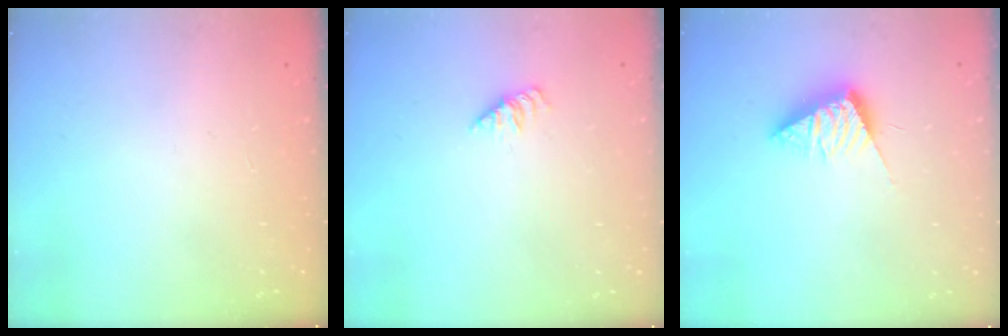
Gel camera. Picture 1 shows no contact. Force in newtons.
{"total": 1.4, "press": 1.4, "slide": 0.3}
{"total": 8.7, "press": 8.7, "slide": 0.1}